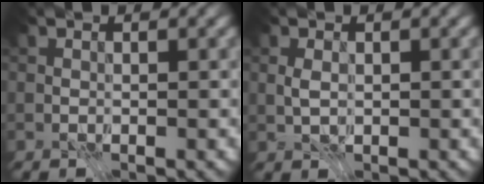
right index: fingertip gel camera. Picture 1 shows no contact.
{"total": 1.2, "force": [-0.2, 0.8, 0.9], "torque": [-0.020, -0.001, -0.004]}